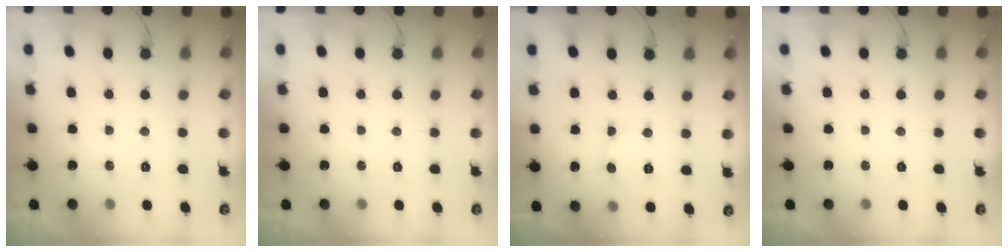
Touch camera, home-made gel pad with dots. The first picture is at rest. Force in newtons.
{"total": 0.0}
{"total": 3.7, "press": 3.6, "slide": 0.3}
{"total": 0.0}